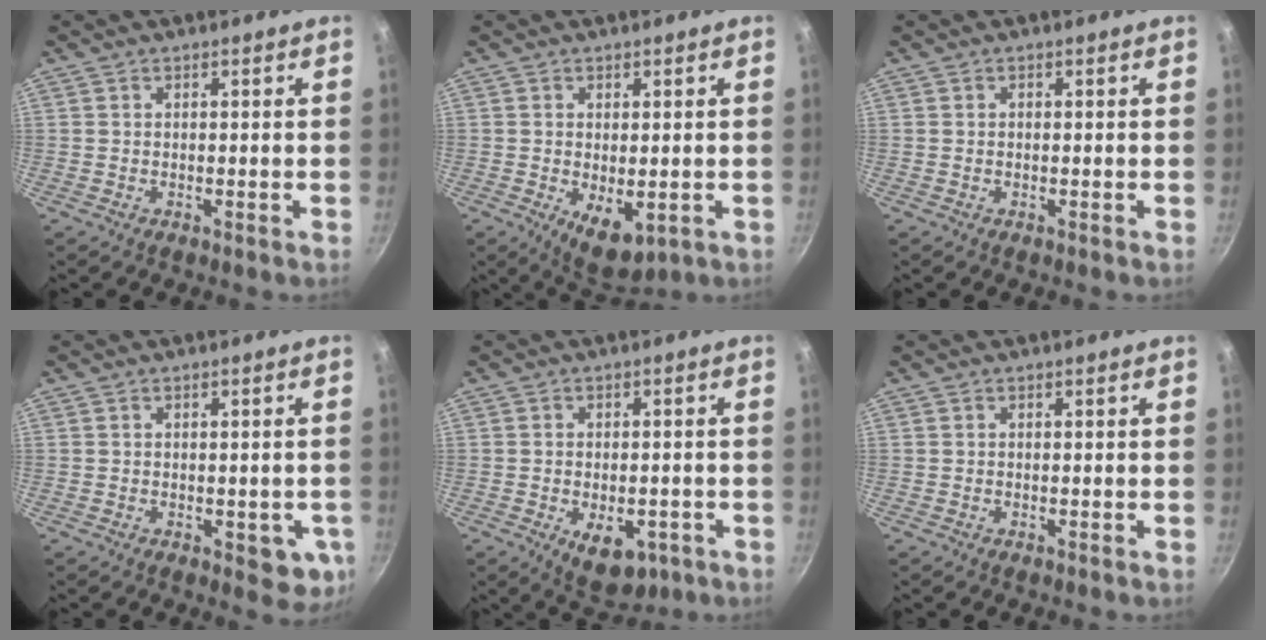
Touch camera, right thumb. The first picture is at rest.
{"total": 7.2, "force": [-1.9, 3.8, 5.9], "torque": [-0.087, -0.013, -0.014]}
{"total": 0.0}
{"total": 5.1, "force": [-1.7, 2.5, 4.1], "torque": [-0.020, -0.001, -0.016]}
{"total": 8.5, "force": [-3.4, 5.0, 6.0], "torque": [-0.075, 0.009, -0.034]}
{"total": 0.0}